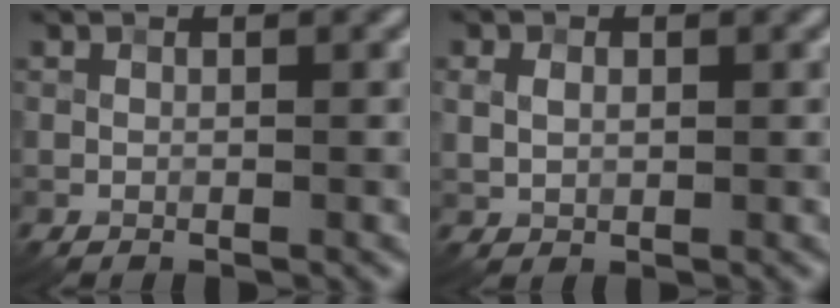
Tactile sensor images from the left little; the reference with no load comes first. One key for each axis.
{"total": 1.7, "fx": 0.4, "fy": 1.3, "fz": 1.1, "tx": -0.023, "ty": 0.002, "tz": 0.009}